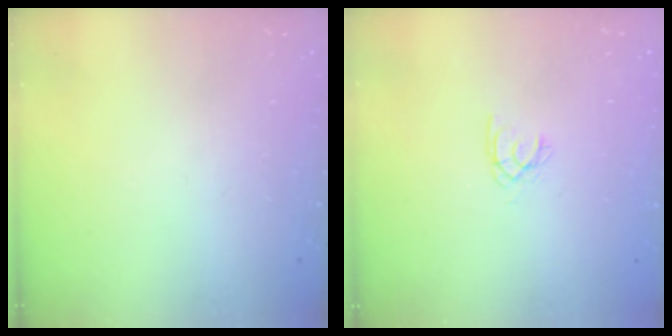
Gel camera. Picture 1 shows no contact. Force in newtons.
{"total": 2.0, "press": 2.0, "slide": 0.4}